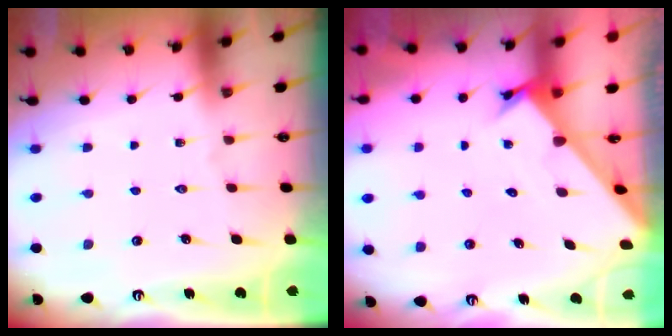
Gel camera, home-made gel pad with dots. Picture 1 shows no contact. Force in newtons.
{"total": 2.2, "press": 2.2, "slide": 0.2}